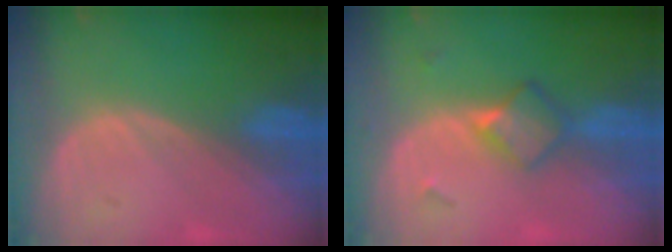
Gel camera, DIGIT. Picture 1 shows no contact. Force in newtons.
{"total": 4.8, "press": 4.2, "slide": 2.2}